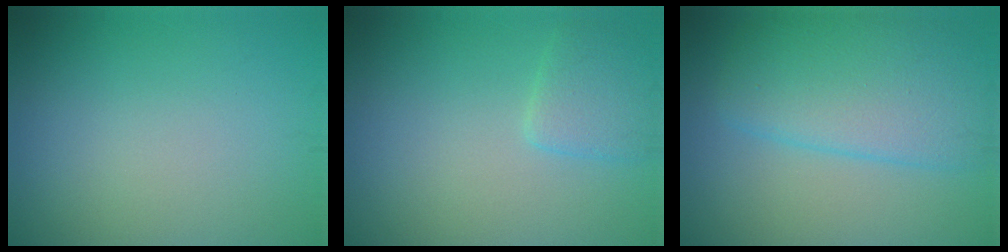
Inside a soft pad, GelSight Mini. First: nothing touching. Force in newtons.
{"total": 2.2, "press": 2.2, "slide": 0.1}
{"total": 6.8, "press": 6.8, "slide": 0.1}